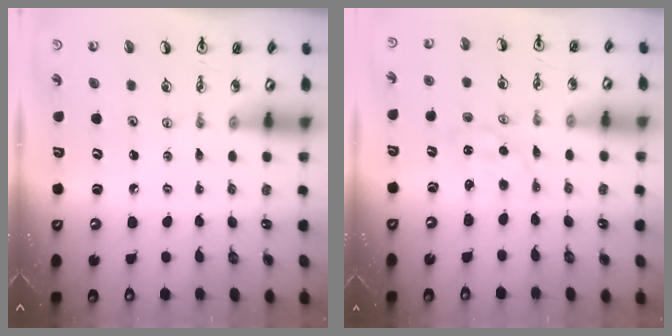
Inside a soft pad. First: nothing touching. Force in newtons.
{"total": 0.6, "press": 0.6, "slide": 0.1}